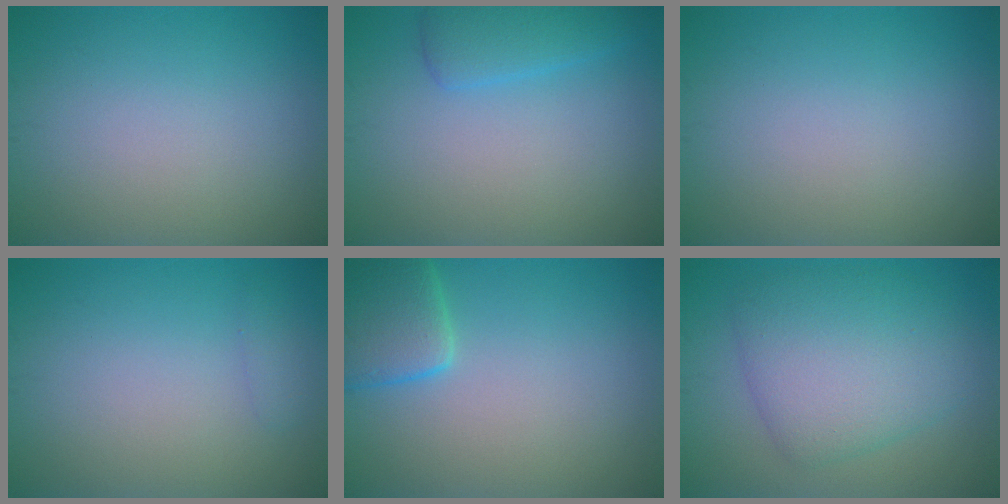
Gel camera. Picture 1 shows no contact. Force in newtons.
{"total": 2.6, "press": 2.6, "slide": 0.2}
{"total": 0.0}
{"total": 0.8, "press": 0.8, "slide": 0.0}
{"total": 4.1, "press": 4.1, "slide": 0.3}
{"total": 6.5, "press": 6.5, "slide": 0.1}